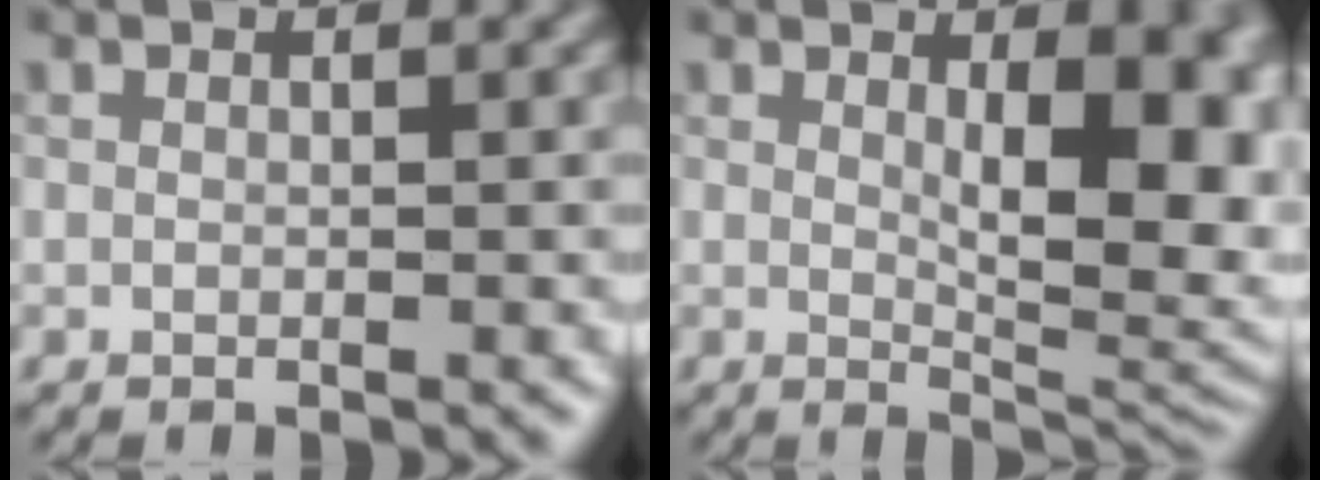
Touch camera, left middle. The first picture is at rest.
{"total": 8.7, "force": [1.4, 3.6, 7.9], "torque": [-0.103, -0.008, 0.032]}